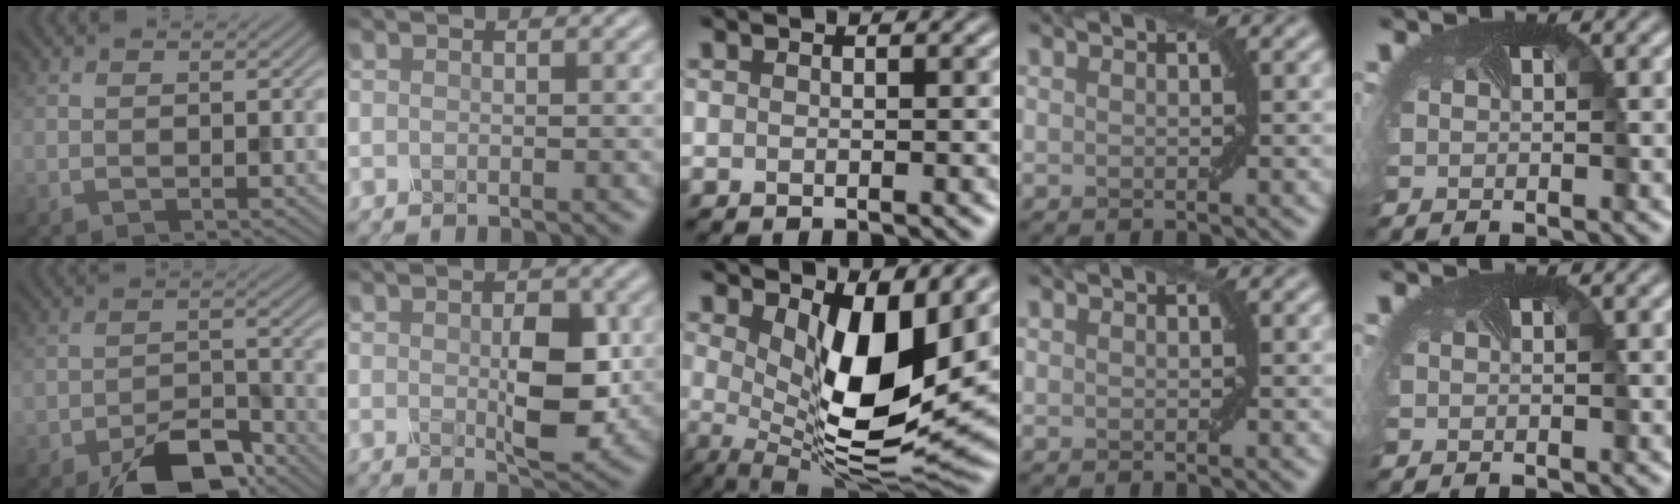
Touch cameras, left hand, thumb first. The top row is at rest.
{"thumb": {"total": 8.6, "force": [-6.2, 3.5, 4.7], "torque": [-0.064, -0.006, -0.109]}, "index": {"total": 5.0, "force": [-0.2, 2.1, 4.5], "torque": [-0.077, -0.001, 0.003]}, "middle": {"total": 10.9, "force": [2.2, 4.2, 9.8], "torque": [-0.158, -0.022, 0.040]}}